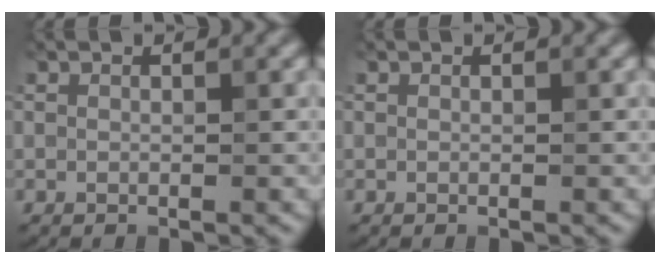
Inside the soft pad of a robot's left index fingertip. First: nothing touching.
{"total": 0.0}